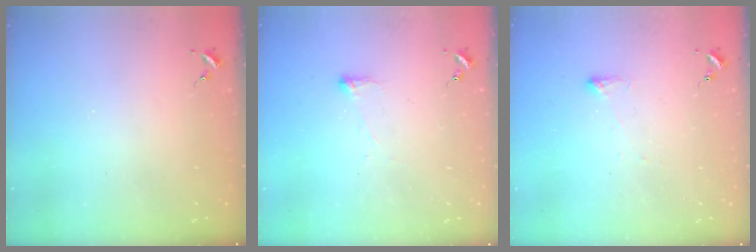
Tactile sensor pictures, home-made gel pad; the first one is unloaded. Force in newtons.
{"total": 2.8, "press": 2.7, "slide": 0.7}
{"total": 3.1, "press": 3.1, "slide": 0.5}